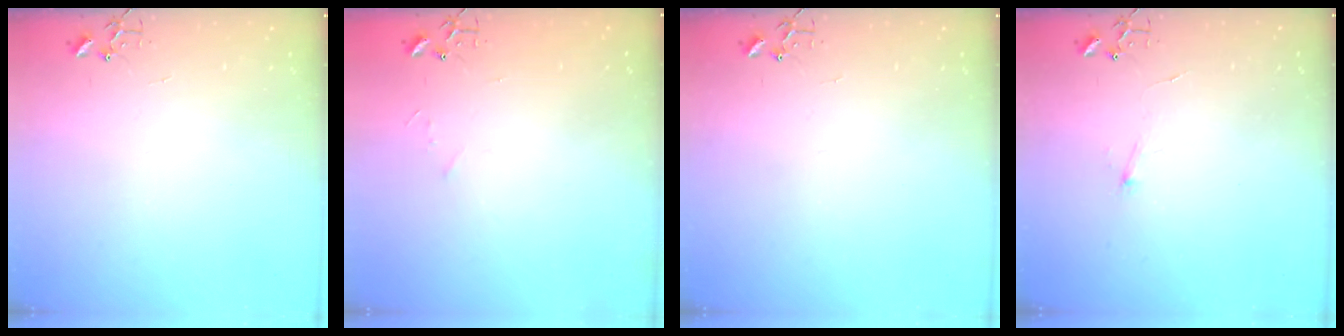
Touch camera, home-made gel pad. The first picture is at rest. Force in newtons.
{"total": 3.5, "press": 3.5, "slide": 0.4}
{"total": 0.0}
{"total": 4.1, "press": 4.0, "slide": 0.6}